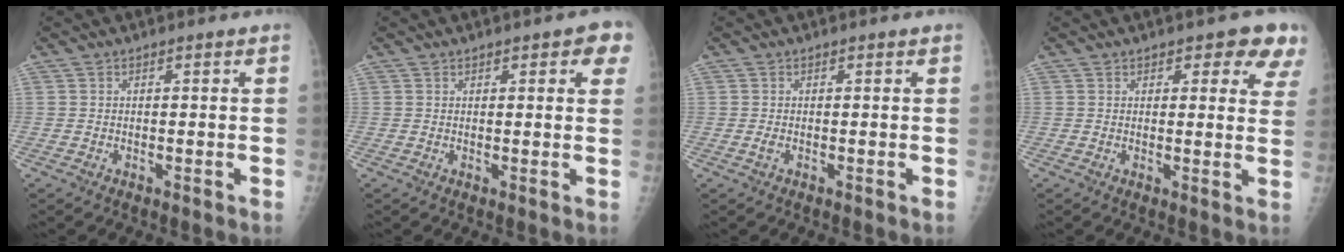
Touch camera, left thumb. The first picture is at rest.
{"total": 4.7, "force": [2.4, 1.9, 3.6], "torque": [-0.018, -0.004, 0.020]}
{"total": 0.8, "force": [0.0, 0.4, 0.7], "torque": [-0.016, -0.002, 0.000]}
{"total": 6.6, "force": [4.1, 3.2, 4.1], "torque": [-0.005, -0.014, 0.037]}